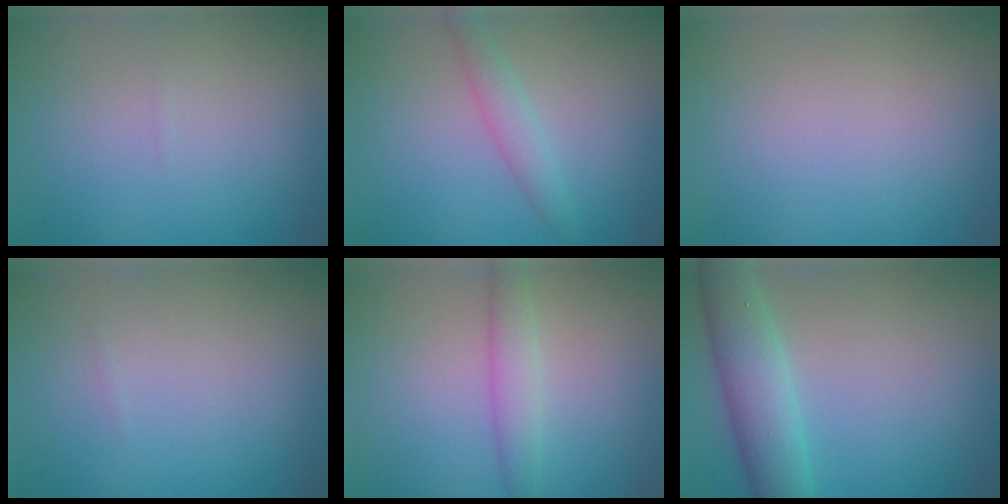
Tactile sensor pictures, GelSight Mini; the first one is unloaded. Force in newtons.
{"total": 2.1, "press": 2.1, "slide": 0.1}
{"total": 0.0}
{"total": 0.0}
{"total": 2.4, "press": 2.4, "slide": 0.1}
{"total": 4.9, "press": 4.9, "slide": 0.1}